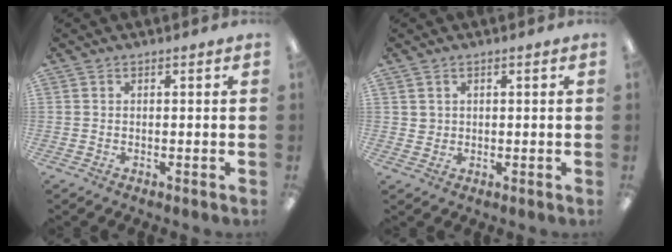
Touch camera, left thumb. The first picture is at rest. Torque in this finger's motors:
{"motor_torque": [-0.13, 0.05, 0.21, -0.21, 0.00]}